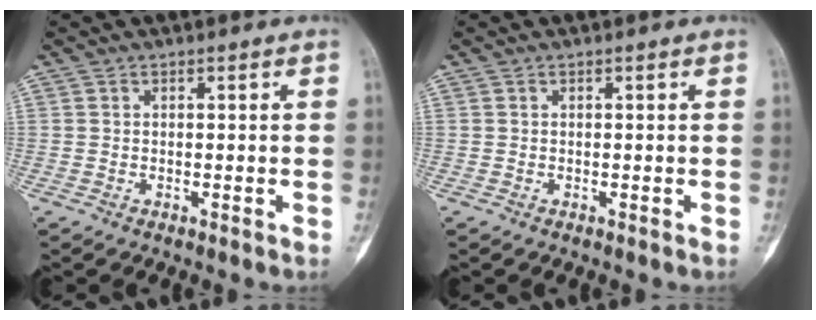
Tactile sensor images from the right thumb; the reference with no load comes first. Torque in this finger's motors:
{"motor_torque": [-0.11, -0.13, 0.06, 0.01, -0.03]}